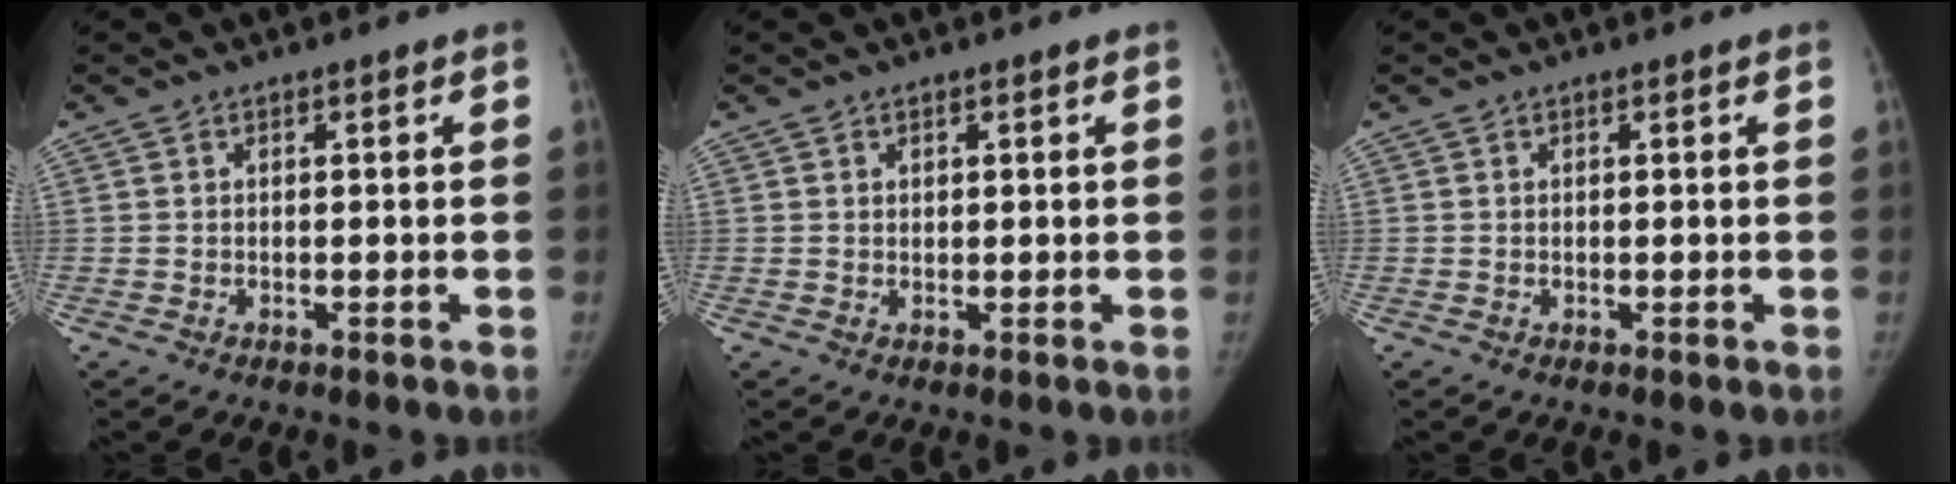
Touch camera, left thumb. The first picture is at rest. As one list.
[{"total": 0.8, "force": [0.5, 0.6, 0.3], "torque": [0.004, -0.003, 0.007]}, {"total": 0.0}]